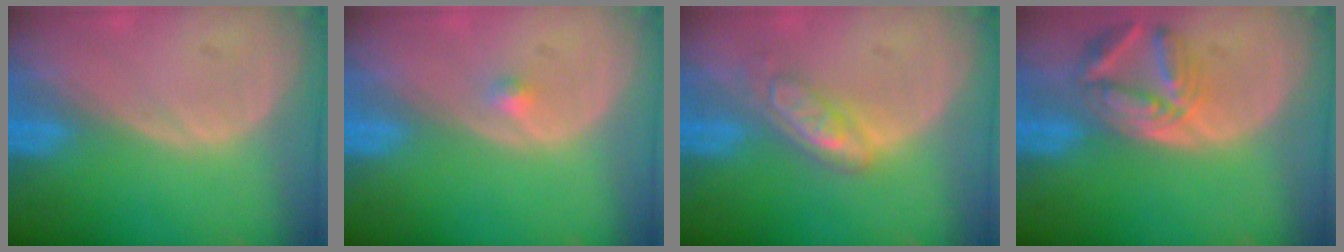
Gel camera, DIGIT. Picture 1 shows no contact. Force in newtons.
{"total": 1.1, "press": 0.9, "slide": 0.5}
{"total": 5.4, "press": 4.7, "slide": 2.8}
{"total": 6.4, "press": 6.4, "slide": 0.9}